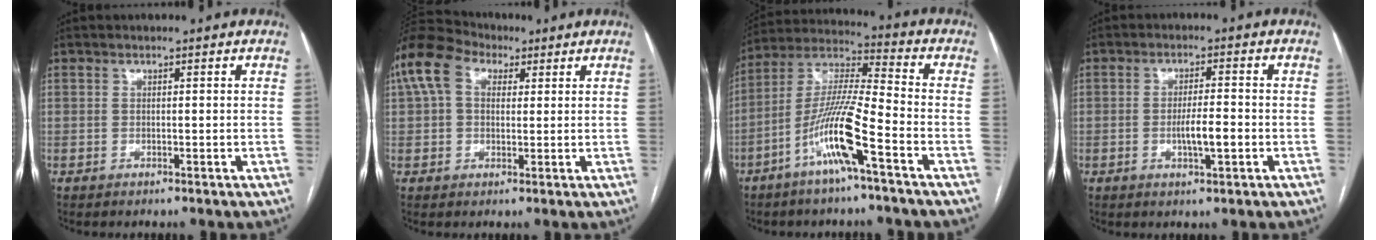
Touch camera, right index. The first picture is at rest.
{"total": 9.4, "force": [3.9, 6.2, 5.9], "torque": [-0.139, 0.052, 0.069]}
{"total": 12.9, "force": [-6.1, 0.3, 11.3], "torque": [-0.232, -0.001, -0.121]}
{"total": 4.6, "force": [-1.2, 0.7, 4.4], "torque": [-0.079, -0.003, -0.018]}